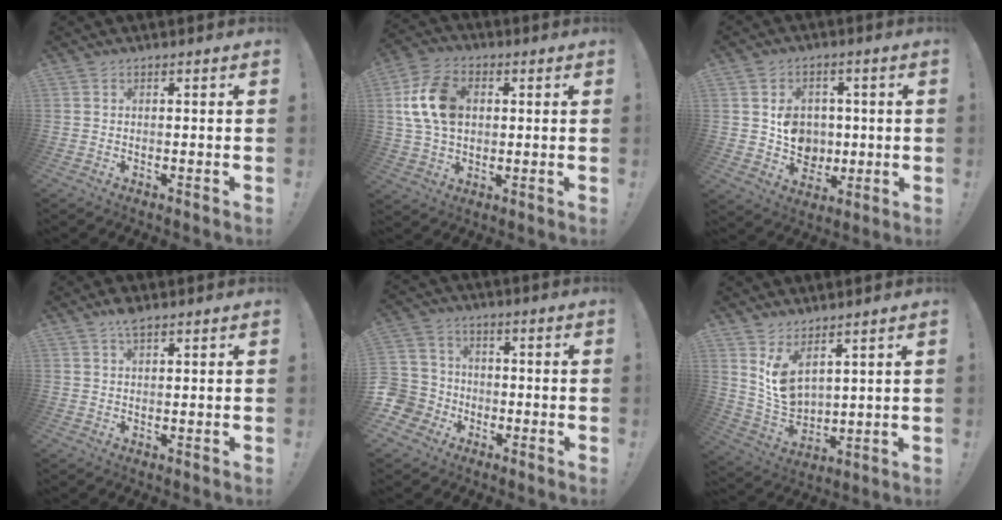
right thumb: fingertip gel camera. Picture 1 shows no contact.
{"total": 15.1, "force": [2.9, 10.6, 10.4], "torque": [-0.184, 0.004, 0.055]}
{"total": 9.5, "force": [0.6, 8.8, 3.6], "torque": [-0.047, -0.007, 0.023]}
{"total": 3.4, "force": [2.4, 1.1, 2.1], "torque": [-0.033, -0.011, 0.042]}
{"total": 9.1, "force": [-2.9, 8.4, 2.0], "torque": [-0.048, 0.030, -0.047]}
{"total": 9.0, "force": [6.0, 4.8, 4.7], "torque": [-0.106, -0.045, 0.116]}